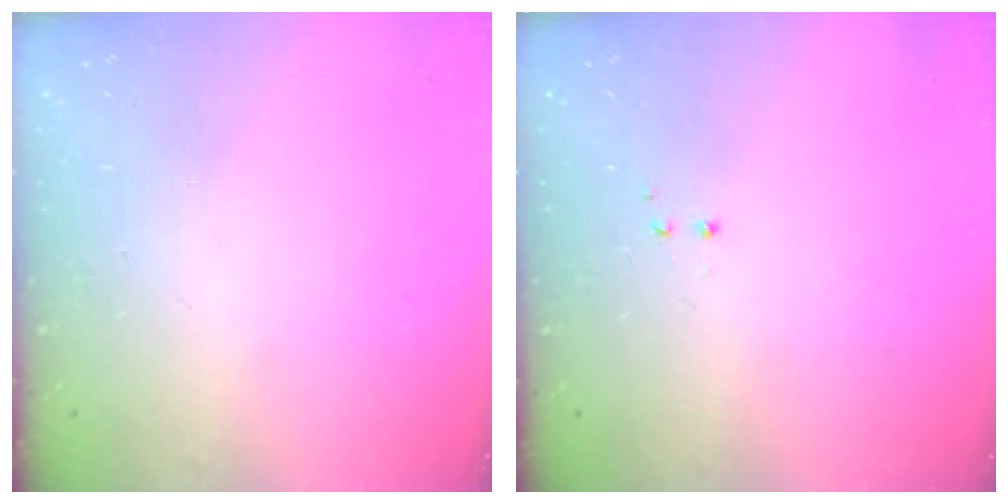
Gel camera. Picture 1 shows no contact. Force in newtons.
{"total": 1.2, "press": 1.0, "slide": 0.6}